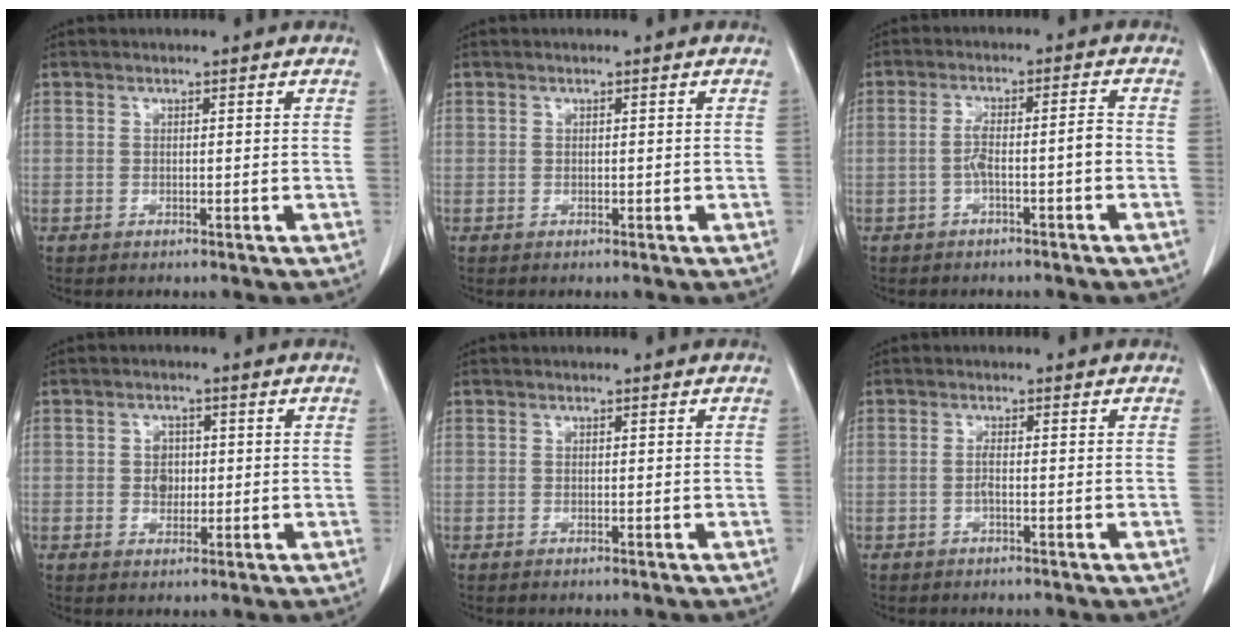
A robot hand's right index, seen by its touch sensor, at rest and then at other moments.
{"total": 0.0}
{"total": 4.6, "force": [-1.4, 0.5, 4.3], "torque": [-0.080, 0.018, -0.021]}
{"total": 3.0, "force": [0.1, 2.4, 1.7], "torque": [-0.025, 0.005, 0.004]}
{"total": 0.0}
{"total": 1.1, "force": [-0.3, 0.0, 1.0], "torque": [-0.020, 0.001, -0.007]}